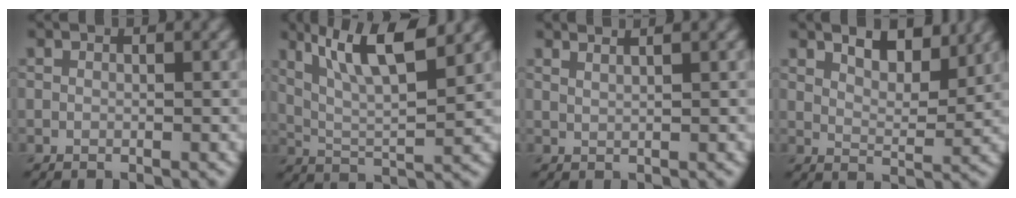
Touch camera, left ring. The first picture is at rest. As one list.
[{"total": 7.8, "force": [4.0, 2.0, 6.4], "torque": [-0.113, 0.006, 0.073]}, {"total": 2.7, "force": [2.1, 1.0, 1.5], "torque": [0.004, 0.009, 0.004]}, {"total": 5.3, "force": [3.6, 2.0, 3.2], "torque": [-0.044, 0.002, 0.044]}]